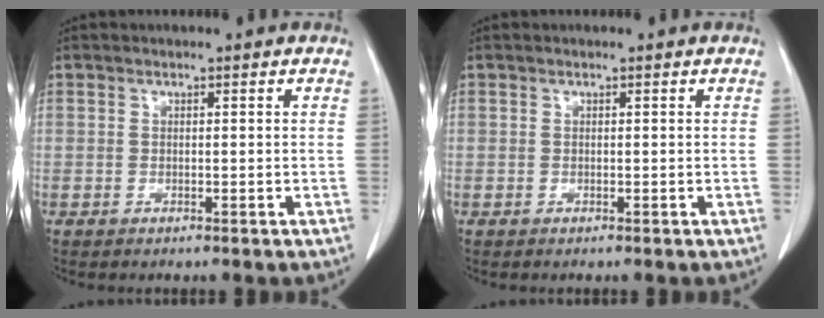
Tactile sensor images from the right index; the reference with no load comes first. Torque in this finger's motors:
{"motor_torque": [0.00, 0.00, 0.00, 0.00]}